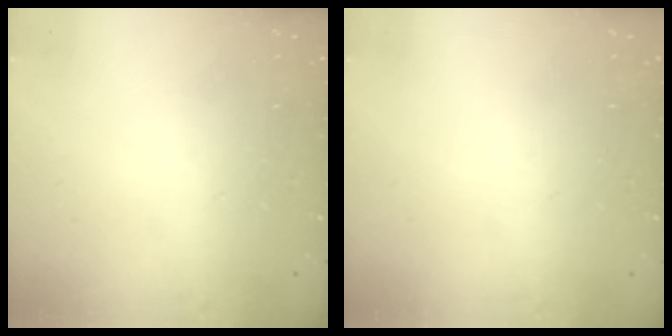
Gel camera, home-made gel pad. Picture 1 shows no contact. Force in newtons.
{"total": 0.0}